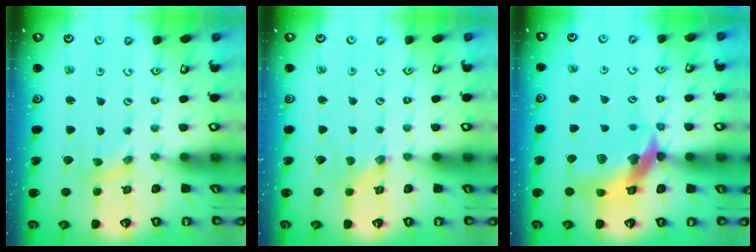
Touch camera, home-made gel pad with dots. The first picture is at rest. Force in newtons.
{"total": 0.0}
{"total": 16.6, "press": 16.5, "slide": 2.2}